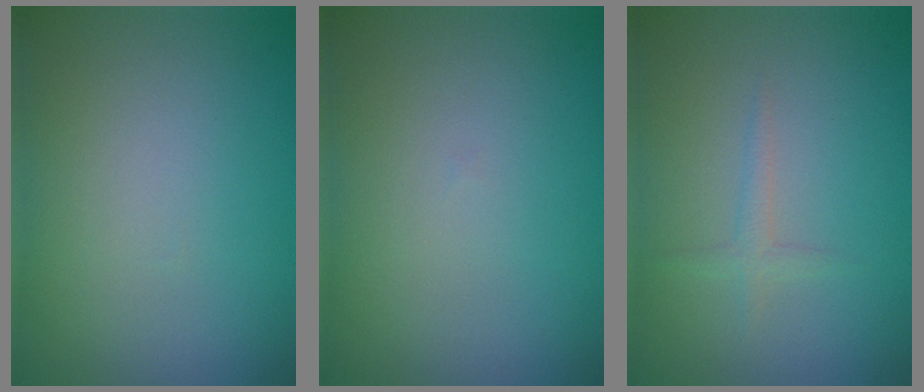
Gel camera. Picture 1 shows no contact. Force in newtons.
{"total": 0.0}
{"total": 1.1, "press": 1.1, "slide": 0.1}